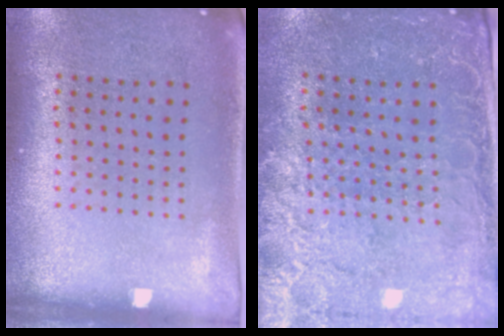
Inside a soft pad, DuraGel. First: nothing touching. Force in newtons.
{"total": 3.1, "press": 2.9, "slide": 1.0}